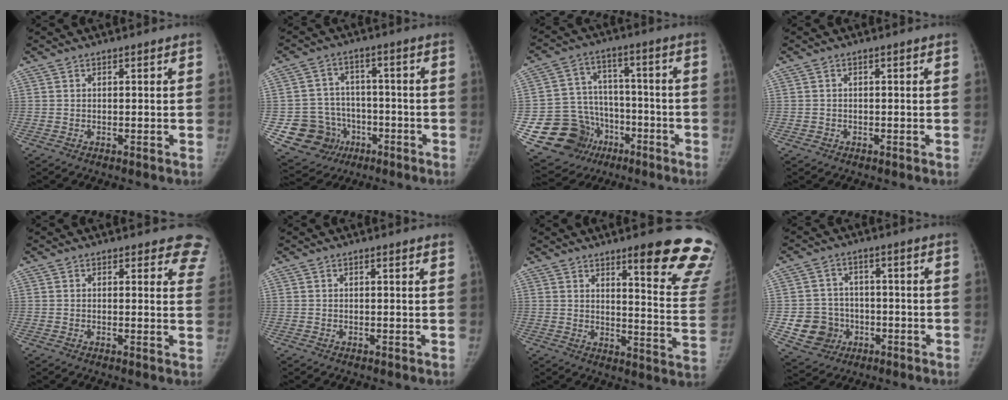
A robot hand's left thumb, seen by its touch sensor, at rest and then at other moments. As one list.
[{"total": 11.6, "force": [-3.9, 10.6, 2.3], "torque": [-0.023, 0.039, -0.048]}, {"total": 16.3, "force": [-6.3, 14.3, 4.7], "torque": [-0.054, 0.078, -0.085]}, {"total": 0.9, "force": [-0.4, 0.8, -0.2], "torque": [0.012, 0.006, -0.006]}, {"total": 7.5, "force": [6.3, 3.3, 2.5], "torque": [0.024, -0.025, 0.038]}, {"total": 1.0, "force": [0.8, -0.1, 0.7], "torque": [-0.007, 0.003, 0.009]}, {"total": 18.9, "force": [13.2, 2.8, 13.2], "torque": [-0.134, -0.098, 0.162]}, {"total": 8.7, "force": [-2.3, 8.1, 2.1], "torque": [-0.010, 0.019, -0.029]}]